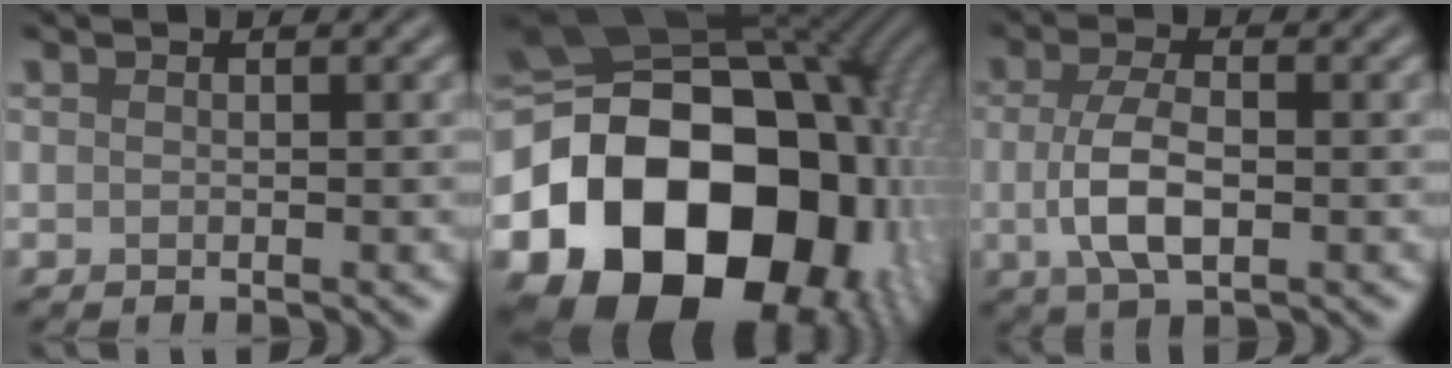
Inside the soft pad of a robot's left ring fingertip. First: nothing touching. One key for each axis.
{"total": 21.9, "fx": -5.2, "fy": 16.3, "fz": 13.7, "tx": -0.276, "ty": -0.019, "tz": -0.077}
{"total": 4.5, "fx": -0.5, "fy": 1.9, "fz": 4.0, "tx": -0.091, "ty": -0.003, "tz": -0.013}